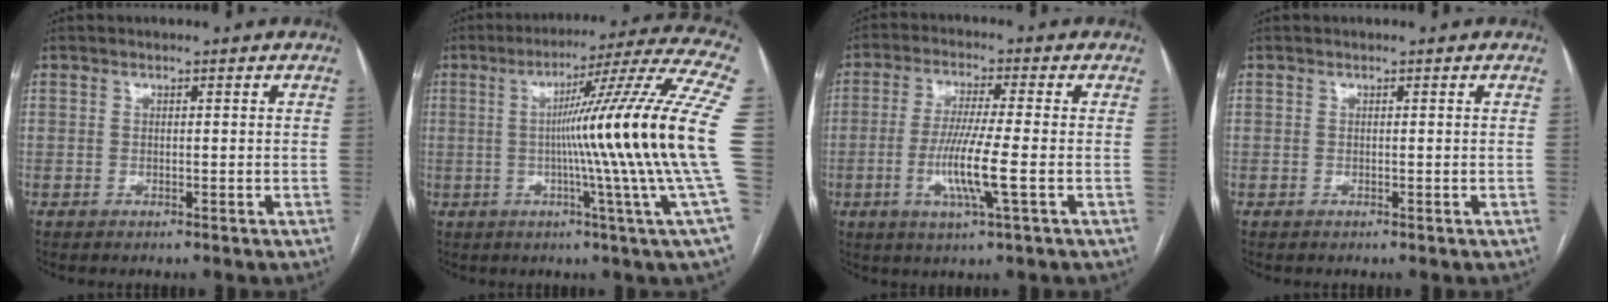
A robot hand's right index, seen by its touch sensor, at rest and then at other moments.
{"total": 21.1, "force": [-0.7, -4.0, 20.7], "torque": [-0.260, -0.010, -0.030]}
{"total": 8.3, "force": [-2.1, -0.5, 8.0], "torque": [-0.161, -0.015, -0.042]}
{"total": 0.0}